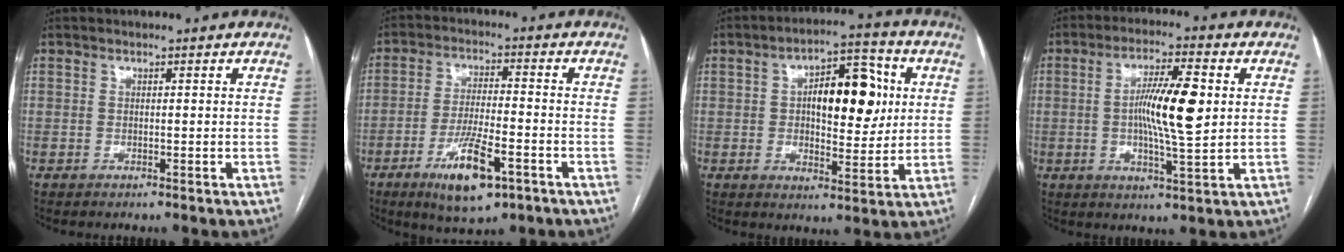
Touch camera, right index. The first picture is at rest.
{"total": 10.4, "force": [-5.3, 2.4, 8.6], "torque": [-0.159, -0.014, -0.085]}
{"total": 12.2, "force": [2.2, 5.1, 10.9], "torque": [-0.159, 0.022, 0.035]}
{"total": 10.3, "force": [0.9, 1.3, 10.2], "torque": [-0.182, 0.003, 0.014]}